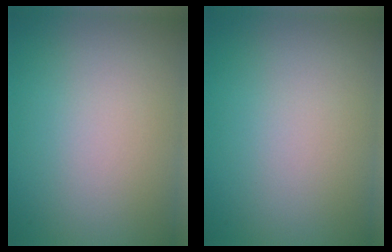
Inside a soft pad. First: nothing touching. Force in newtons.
{"total": 0.0}